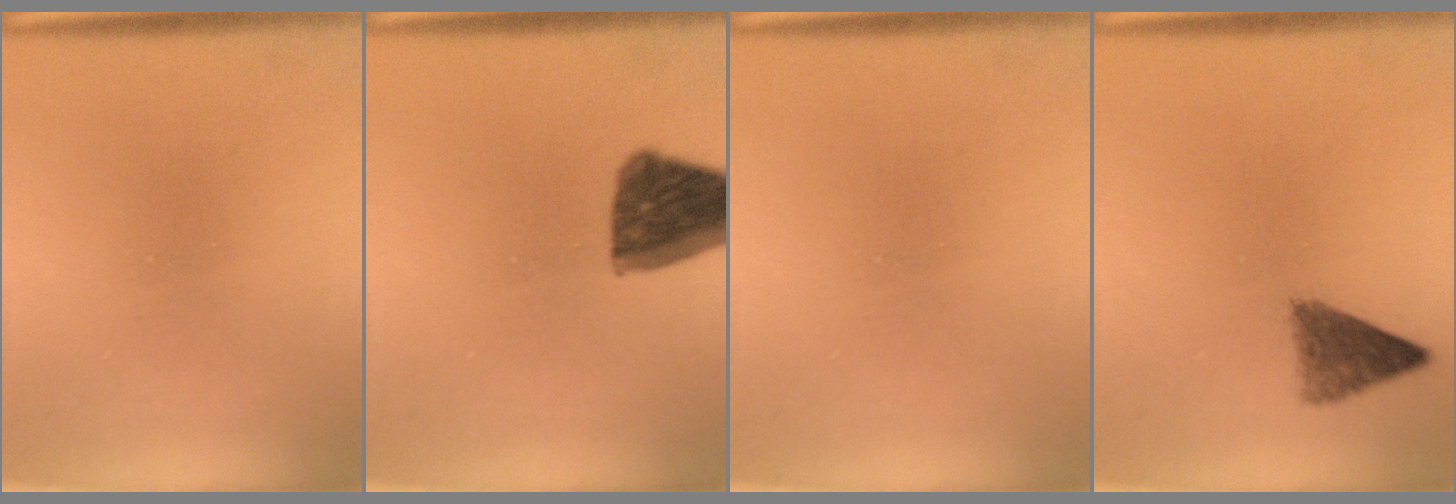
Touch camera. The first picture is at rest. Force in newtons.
{"total": 12.9}
{"total": 0.0}
{"total": 3.9}